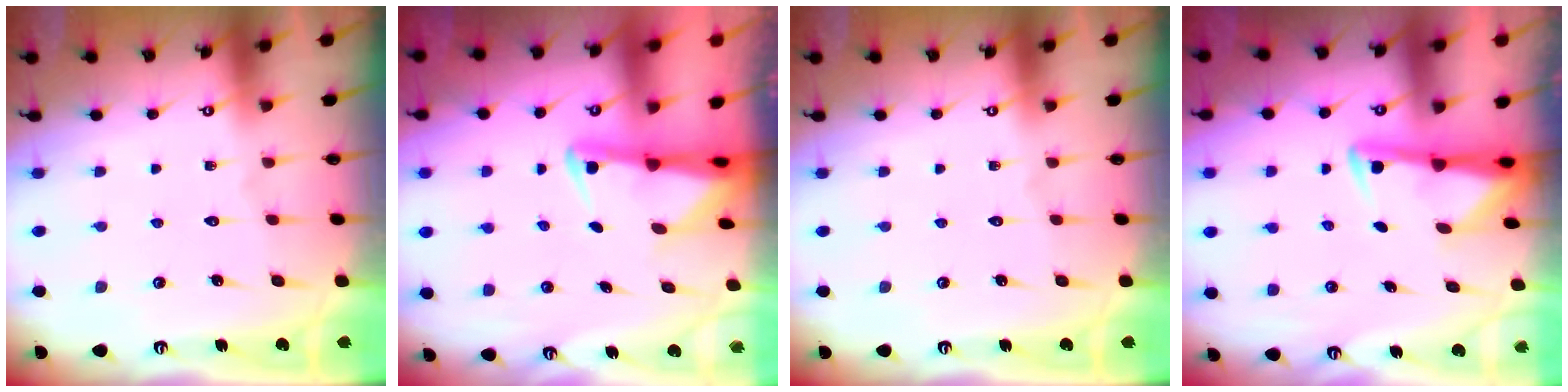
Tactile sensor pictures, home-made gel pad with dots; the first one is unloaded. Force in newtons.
{"total": 2.6, "press": 2.5, "slide": 0.5}
{"total": 0.0}
{"total": 2.9, "press": 2.9, "slide": 0.5}